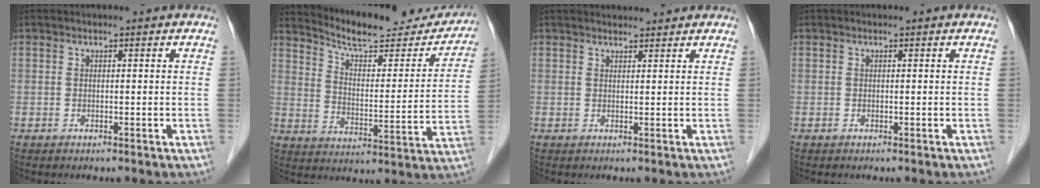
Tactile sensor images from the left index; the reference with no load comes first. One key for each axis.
{"total": 18.6, "fx": 17.5, "fy": 3.7, "fz": 5.2, "tx": -0.069, "ty": -0.030, "tz": 0.238}
{"total": 4.6, "fx": 4.4, "fy": 0.7, "fz": 1.2, "tx": -0.014, "ty": 0.027, "tz": 0.059}
{"total": 0.0}